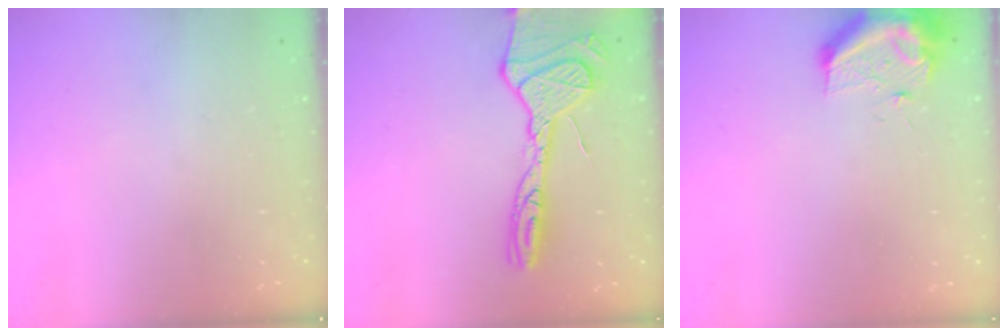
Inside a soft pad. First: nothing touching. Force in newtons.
{"total": 17.8, "press": 17.7, "slide": 1.7}
{"total": 10.2, "press": 10.2, "slide": 0.3}